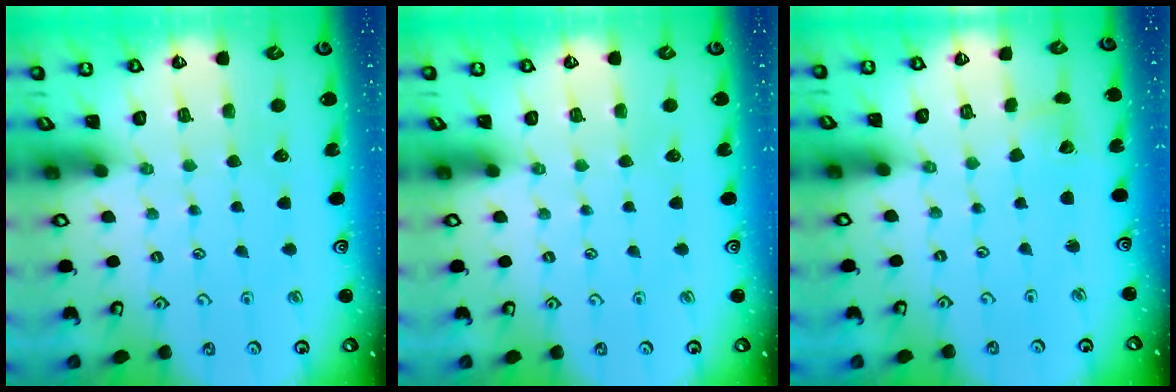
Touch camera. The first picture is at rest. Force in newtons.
{"total": 0.0}
{"total": 2.2, "press": 2.2, "slide": 0.3}